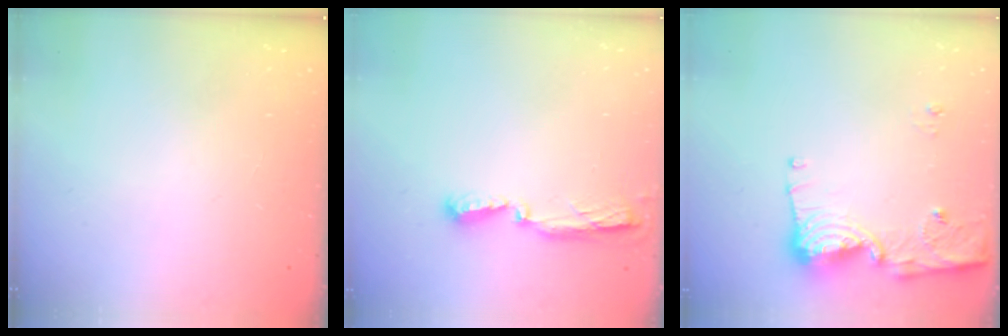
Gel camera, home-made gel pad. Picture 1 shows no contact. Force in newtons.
{"total": 9.5, "press": 7.8, "slide": 5.5}
{"total": 11.7, "press": 11.6, "slide": 1.1}